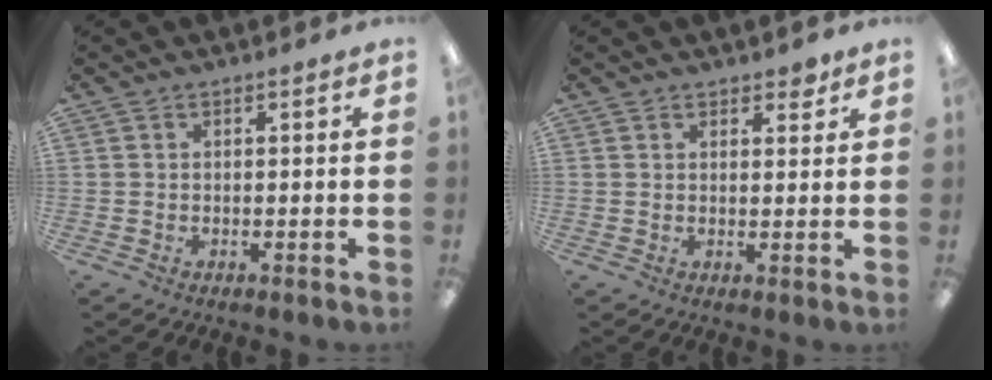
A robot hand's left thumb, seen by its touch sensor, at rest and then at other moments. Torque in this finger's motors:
{"motor_torque": [-0.12, 0.04, -0.23, 0.00, 0.01]}